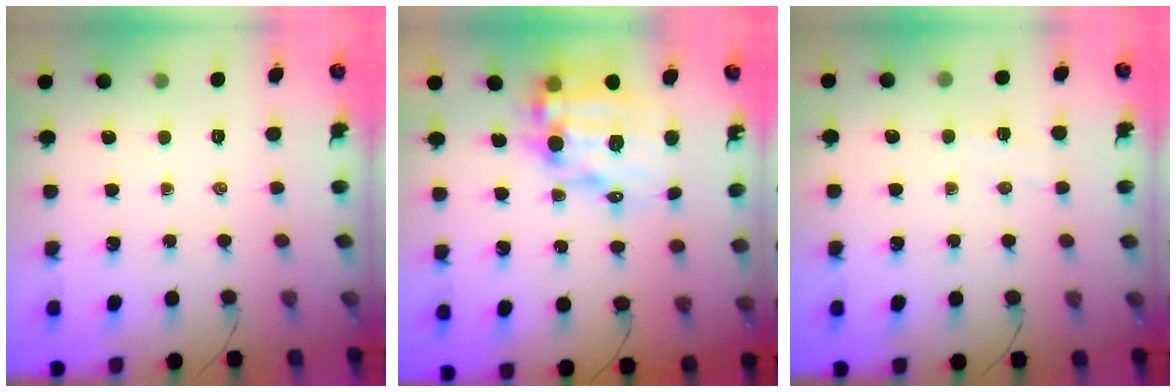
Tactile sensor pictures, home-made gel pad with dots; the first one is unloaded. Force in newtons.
{"total": 13.4, "press": 13.0, "slide": 3.4}
{"total": 4.2, "press": 4.1, "slide": 0.9}